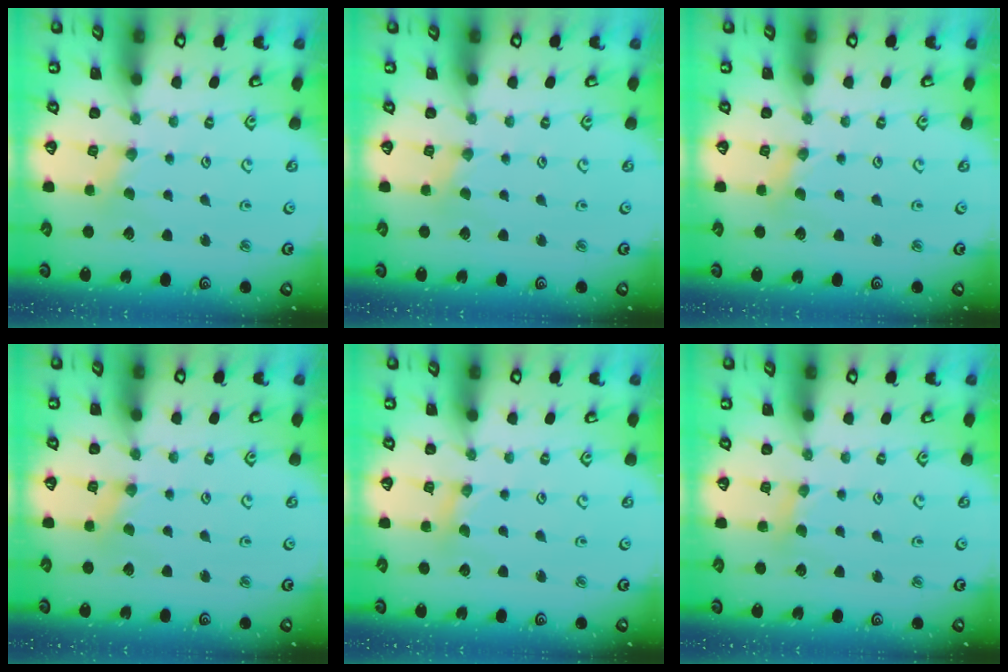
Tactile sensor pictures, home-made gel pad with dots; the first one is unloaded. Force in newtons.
{"total": 0.0}
{"total": 0.0}
{"total": 0.0}
{"total": 1.2, "press": 1.2, "slide": 0.1}
{"total": 2.7, "press": 2.7, "slide": 0.3}